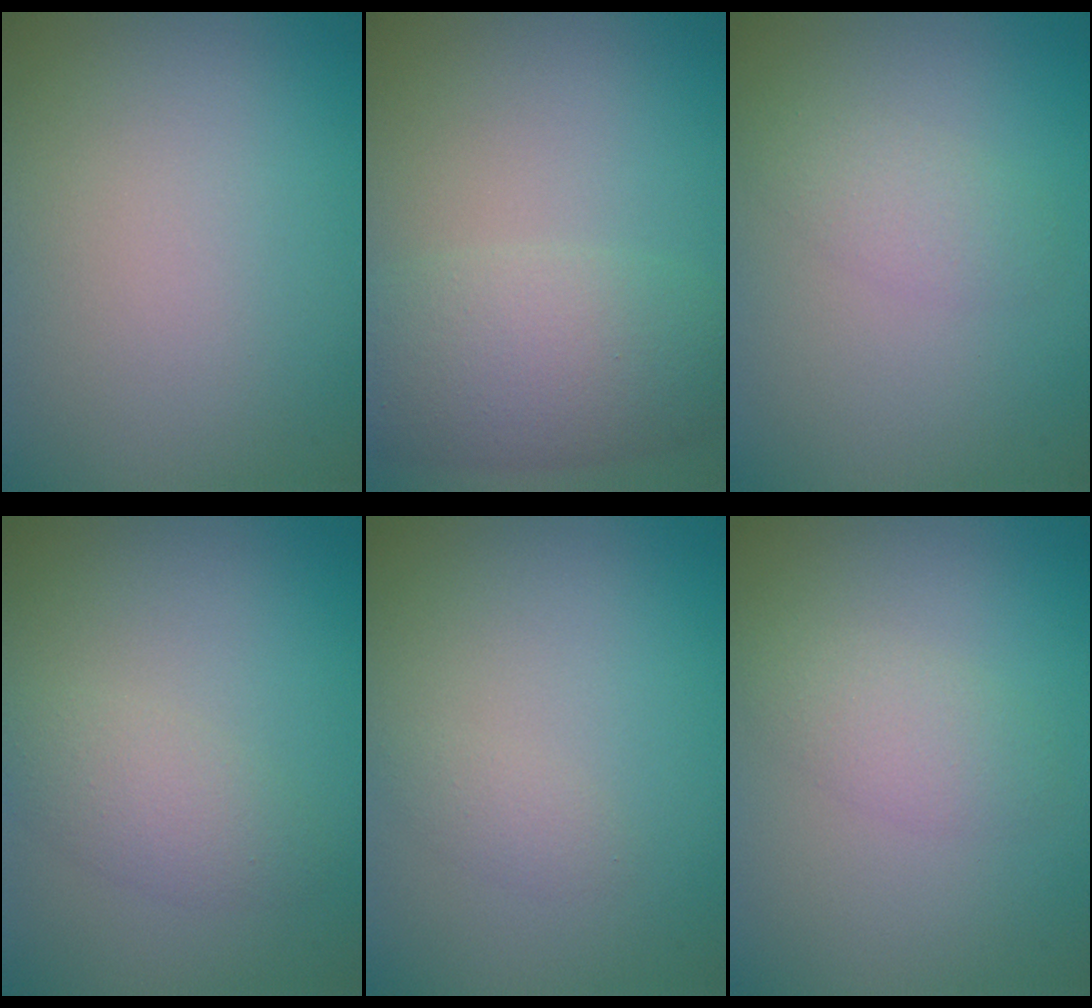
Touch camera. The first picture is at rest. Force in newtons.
{"total": 5.6, "press": 5.6, "slide": 0.2}
{"total": 1.7, "press": 1.7, "slide": 0.1}
{"total": 2.3, "press": 2.3, "slide": 0.1}
{"total": 0.9, "press": 0.9, "slide": 0.0}
{"total": 2.1, "press": 2.1, "slide": 0.1}